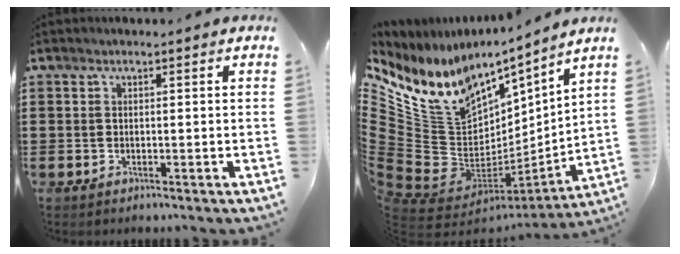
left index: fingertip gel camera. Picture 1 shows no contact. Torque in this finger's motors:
{"motor_torque": [2.14, 0.00, 0.68, 0.10]}